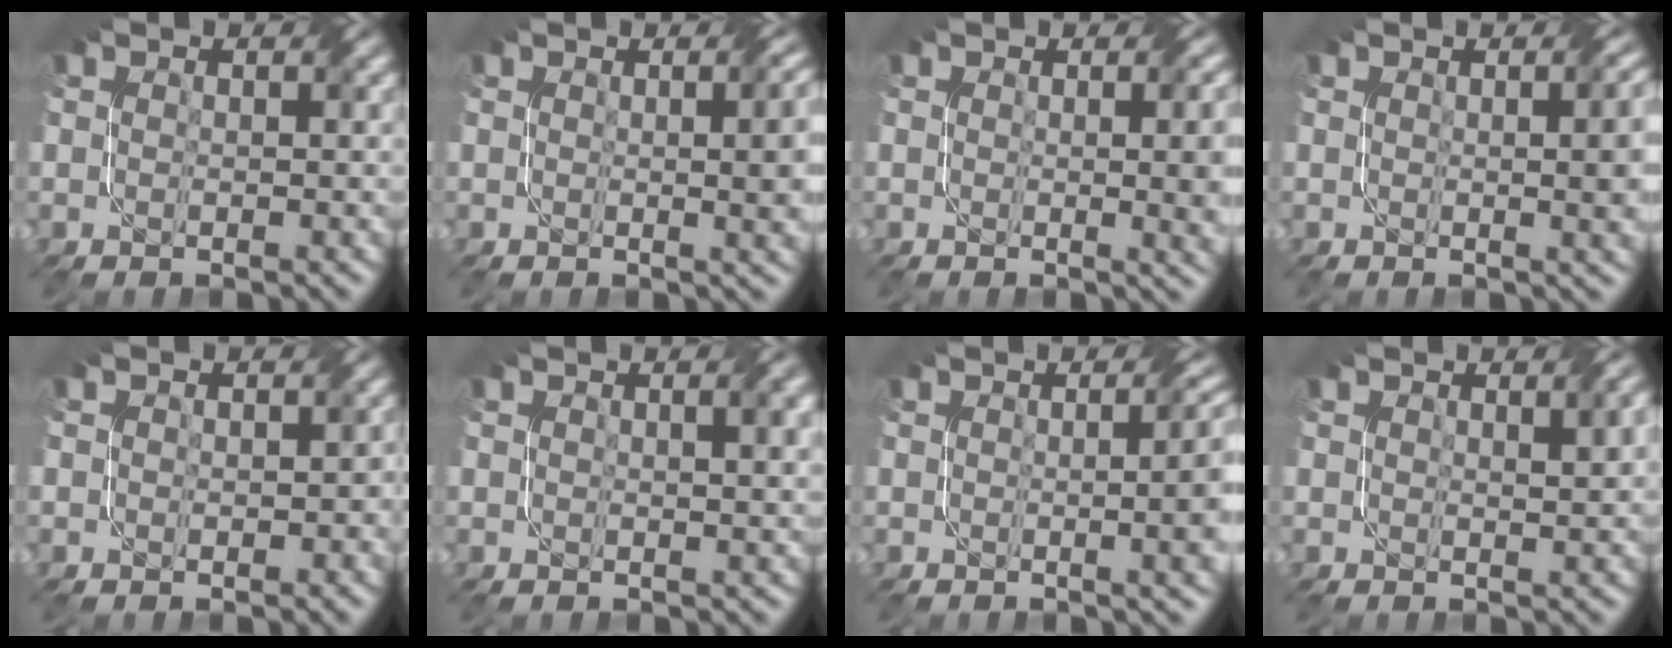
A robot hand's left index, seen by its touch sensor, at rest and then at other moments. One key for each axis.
{"total": 5.8, "fx": 0.5, "fy": 2.1, "fz": 5.3, "tx": -0.033, "ty": 0.008, "tz": 0.012}
{"total": 5.7, "fx": 0.3, "fy": 2.1, "fz": 5.3, "tx": -0.035, "ty": 0.001, "tz": 0.011}
{"total": 5.6, "fx": 0.5, "fy": 2.1, "fz": 5.2, "tx": -0.031, "ty": 0.010, "tz": 0.010}
{"total": 1.1, "fx": 0.0, "fy": 0.9, "fz": 0.7, "tx": -0.008, "ty": -0.001, "tz": 0.001}
{"total": 3.4, "fx": 1.4, "fy": 1.2, "fz": 2.9, "tx": -0.027, "ty": 0.008, "tz": 0.016}
{"total": 8.5, "fx": 0.4, "fy": 3.8, "fz": 7.7, "tx": -0.036, "ty": 0.017, "tz": 0.001}
{"total": 2.7, "fx": 1.4, "fy": 0.8, "fz": 2.2, "tx": -0.019, "ty": 0.005, "tz": 0.022}